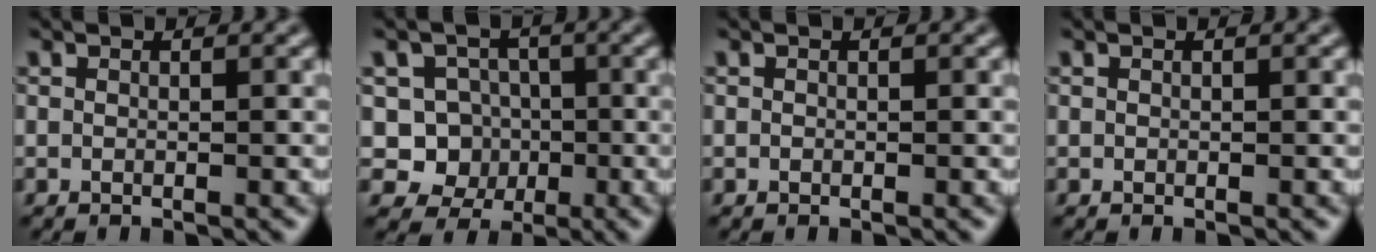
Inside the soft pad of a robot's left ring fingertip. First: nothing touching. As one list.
[{"total": 5.2, "force": [-0.7, 4.9, 1.4], "torque": [-0.001, 0.013, -0.040]}, {"total": 0.0}, {"total": 0.0}]